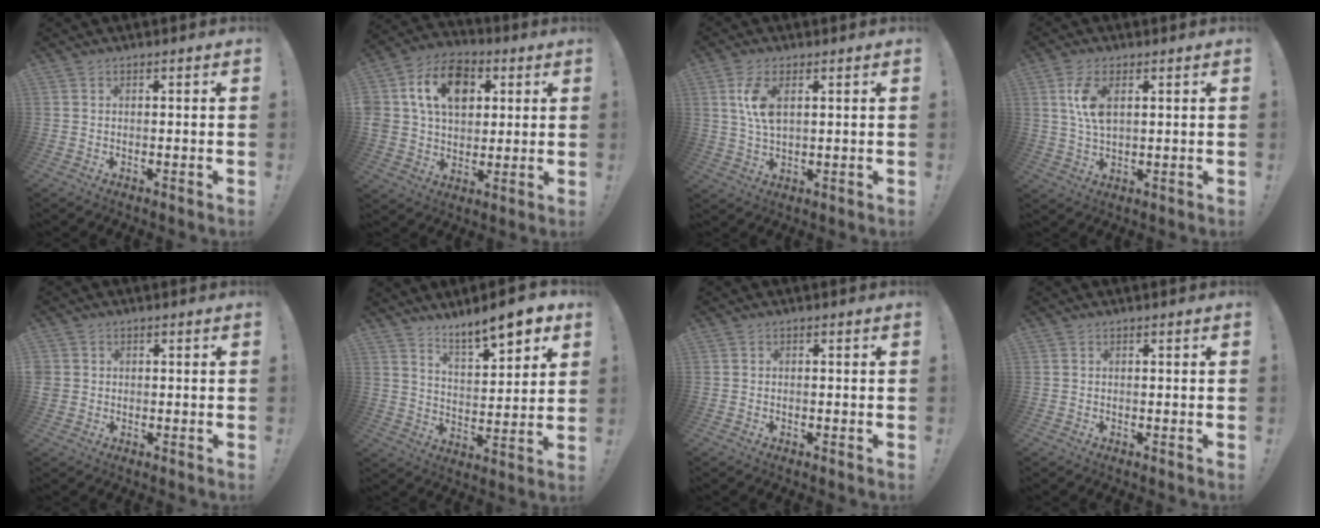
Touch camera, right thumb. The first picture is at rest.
{"total": 16.8, "force": [5.7, 12.3, 9.8], "torque": [-0.156, -0.006, 0.111]}
{"total": 7.2, "force": [2.3, 3.2, 6.0], "torque": [-0.122, -0.004, 0.036]}
{"total": 7.6, "force": [2.3, 3.6, 6.3], "torque": [-0.125, -0.004, 0.038]}
{"total": 1.9, "force": [0.4, 1.9, 0.4], "torque": [-0.016, 0.006, 0.010]}
{"total": 10.2, "force": [8.2, 2.4, 5.5], "torque": [-0.079, -0.065, 0.142]}
{"total": 0.0}
{"total": 0.0}